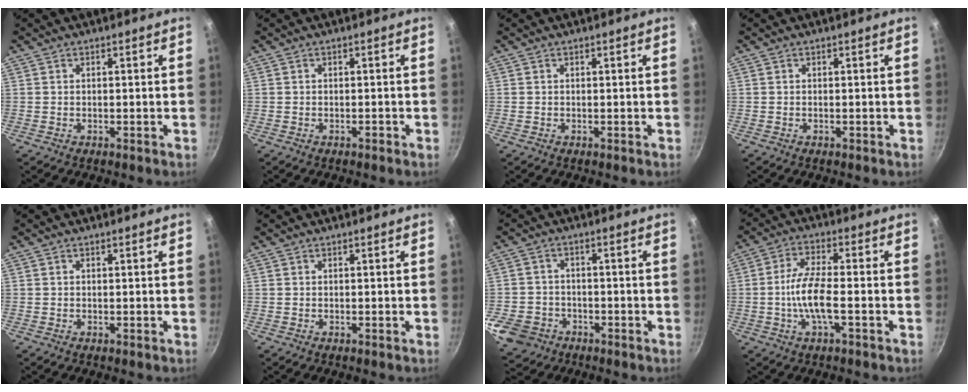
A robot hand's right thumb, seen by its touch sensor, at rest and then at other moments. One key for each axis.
{"total": 0.6, "fx": -0.4, "fy": 0.3, "fz": 0.3, "tx": -0.001, "ty": 0.002, "tz": -0.009}
{"total": 0.0}
{"total": 0.0}
{"total": 0.0}
{"total": 0.0}
{"total": 8.3, "fx": -4.0, "fy": 6.8, "fz": 2.6, "tx": -0.058, "ty": 0.019, "tz": -0.062}
{"total": 8.3, "fx": -1.6, "fy": 2.6, "fz": 7.7, "tx": -0.165, "ty": 0.019, "tz": -0.034}